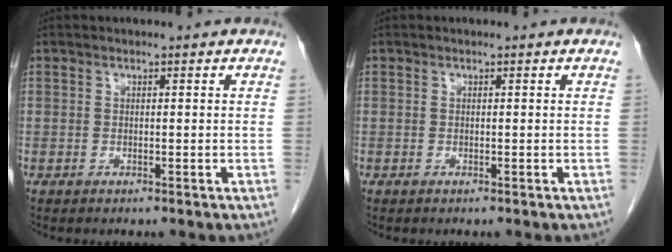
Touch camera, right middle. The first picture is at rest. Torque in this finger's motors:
{"motor_torque": [0.08, -0.29, 0.03, 0.01]}